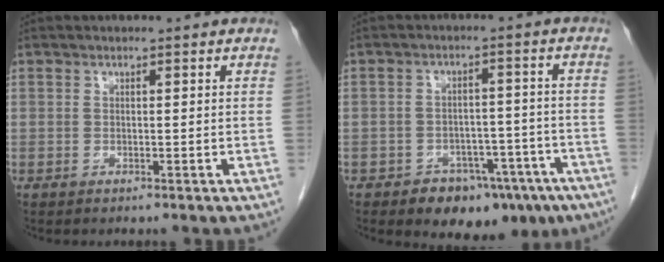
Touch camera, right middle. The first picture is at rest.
{"total": 11.5, "force": [-7.9, 5.9, 5.9], "torque": [-0.045, 0.023, -0.106]}